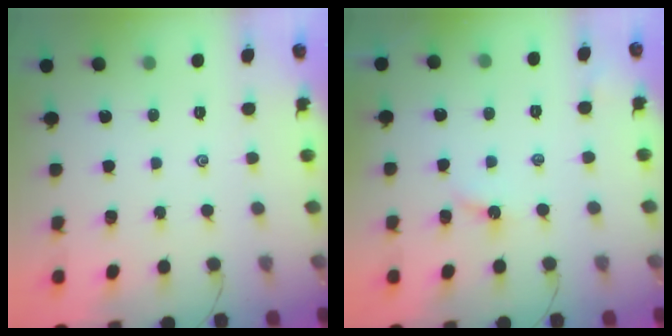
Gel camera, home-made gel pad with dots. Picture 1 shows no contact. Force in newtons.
{"total": 2.6, "press": 2.6, "slide": 0.3}